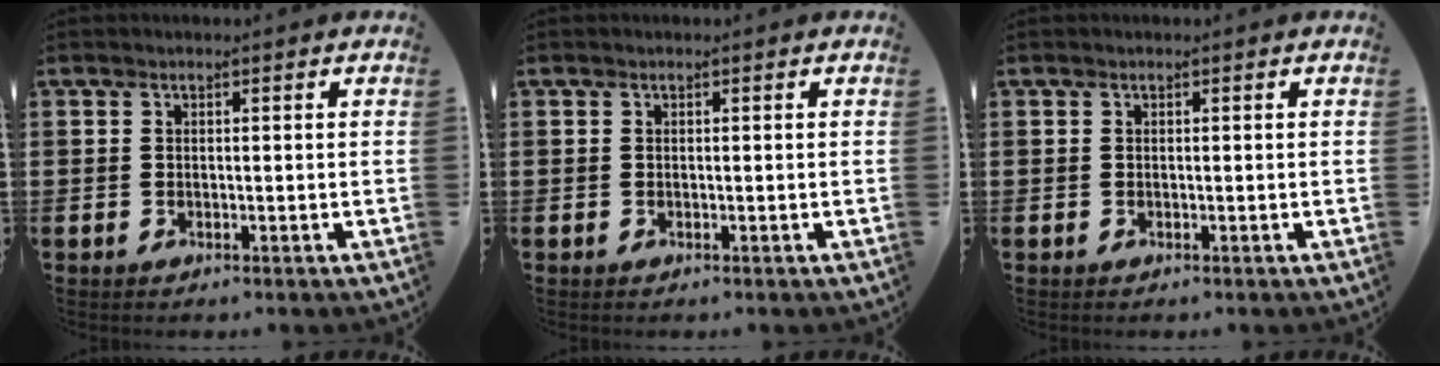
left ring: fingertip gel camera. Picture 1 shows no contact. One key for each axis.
{"total": 0.0}
{"total": 0.0}